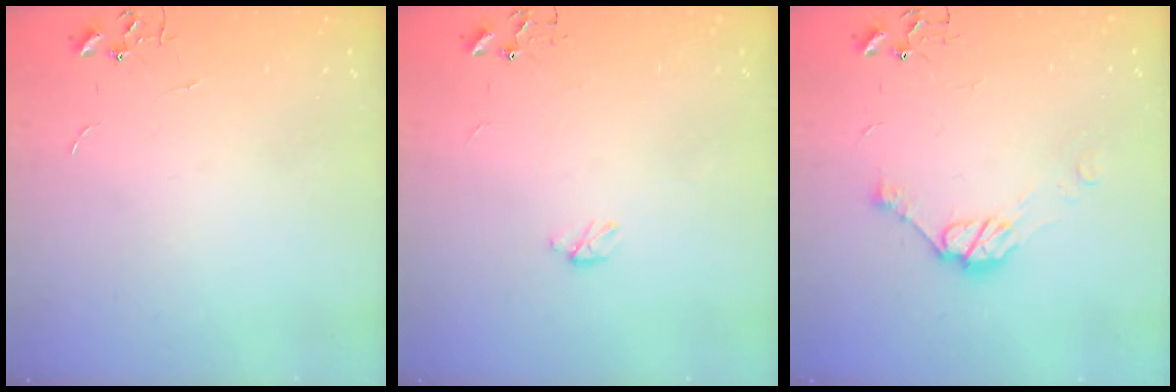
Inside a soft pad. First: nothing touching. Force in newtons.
{"total": 3.3, "press": 3.3, "slide": 0.3}
{"total": 9.2, "press": 9.2, "slide": 0.5}